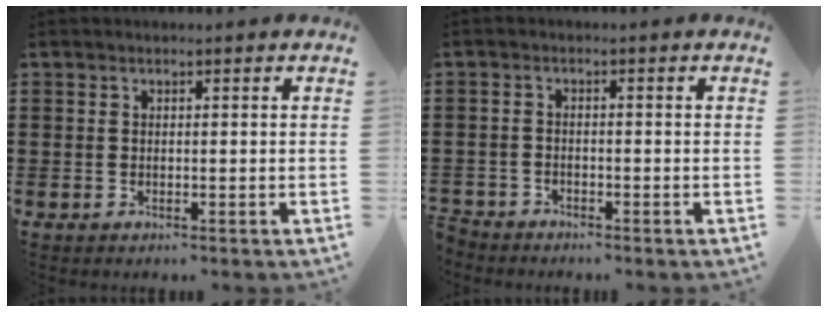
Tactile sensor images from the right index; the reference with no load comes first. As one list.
[{"total": 1.8, "force": [-1.8, 0.3, -0.1], "torque": [-0.005, 0.001, -0.040]}]